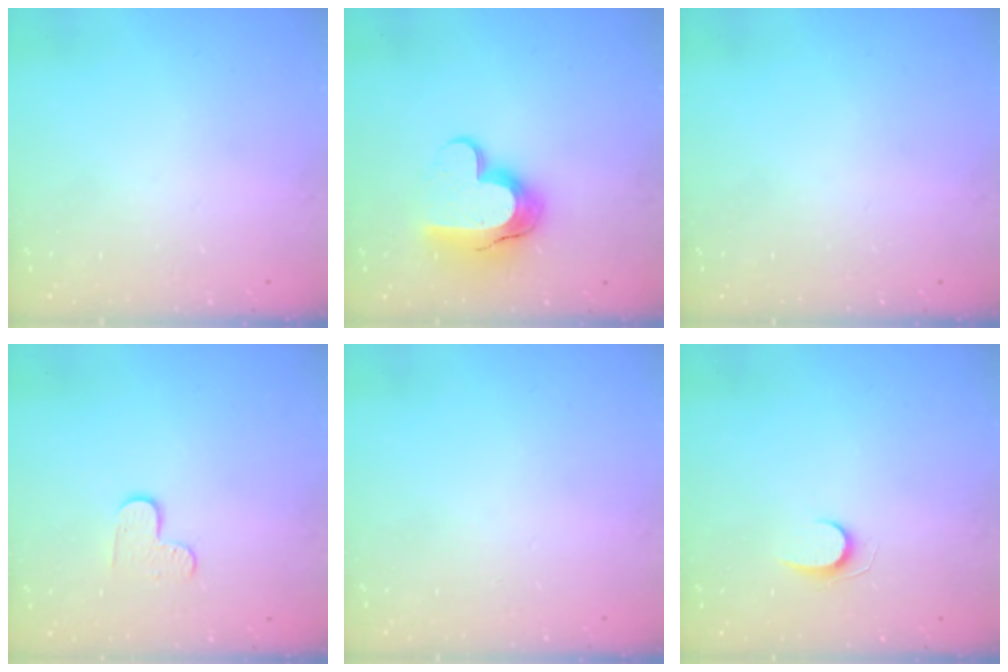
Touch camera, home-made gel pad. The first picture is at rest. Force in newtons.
{"total": 14.0, "press": 14.0, "slide": 1.0}
{"total": 0.0}
{"total": 5.5, "press": 5.5, "slide": 0.4}
{"total": 0.8, "press": 0.5, "slide": 0.6}
{"total": 5.6, "press": 5.6, "slide": 0.5}